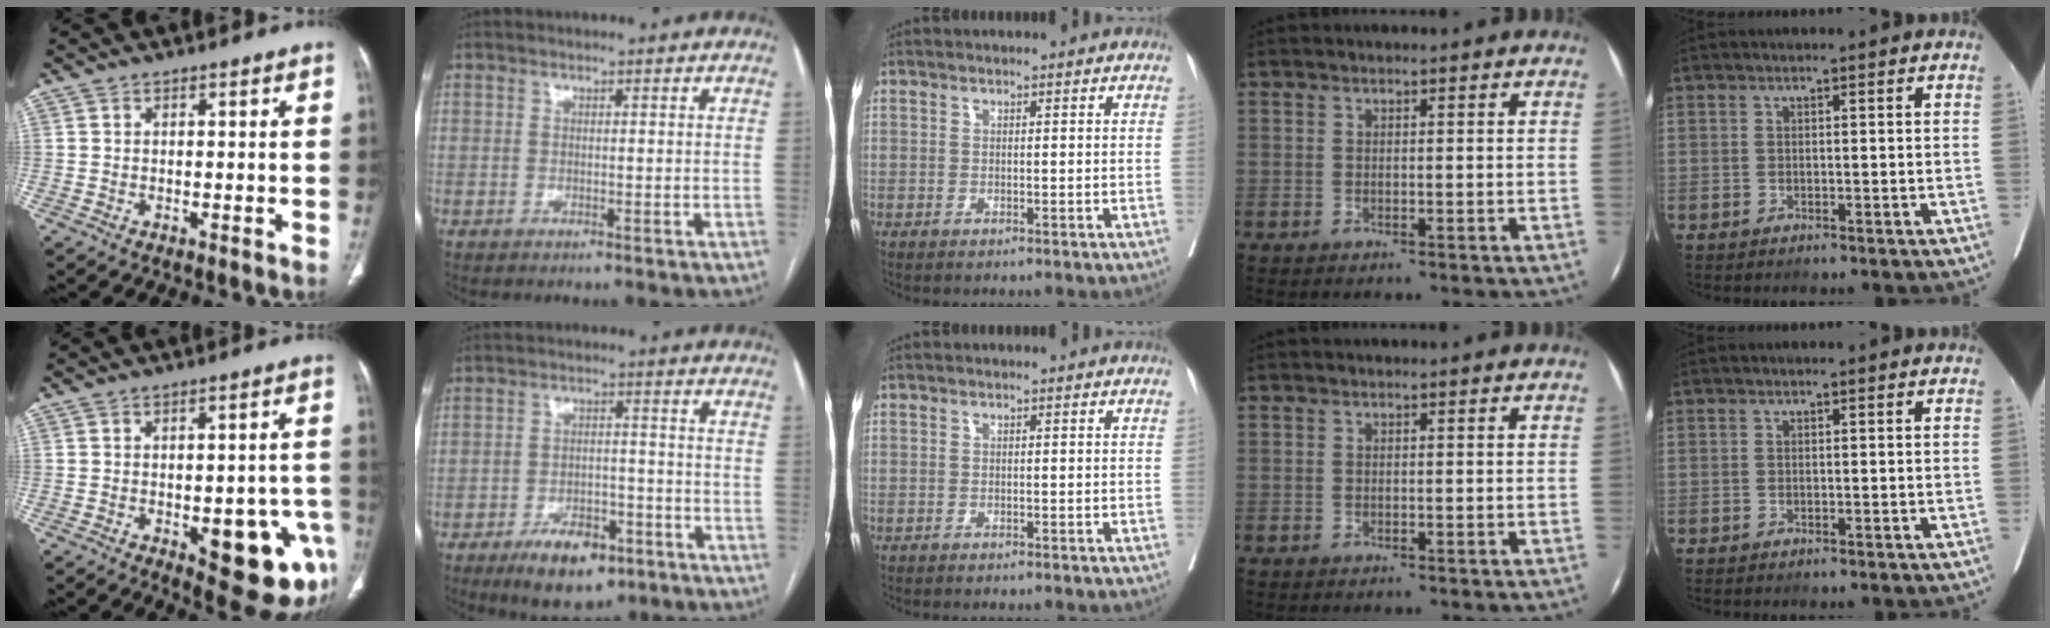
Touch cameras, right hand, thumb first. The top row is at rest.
{"thumb": {"total": 15.6, "force": [-5.4, 6.6, 13.1], "torque": [-0.117, 0.021, -0.048]}, "index": {"total": 9.1, "force": [-5.6, 4.2, 5.9], "torque": [-0.094, -0.003, -0.084]}}